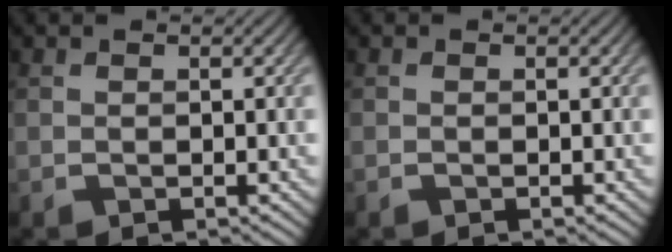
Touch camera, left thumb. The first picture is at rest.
{"total": 0.0}